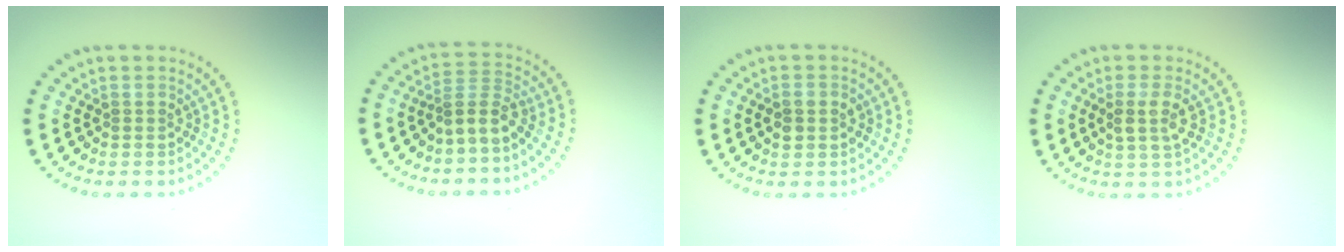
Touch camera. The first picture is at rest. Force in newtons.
{"total": 2.8, "press": 2.0, "slide": 2.0}
{"total": 2.5, "press": 2.5, "slide": 0.1}
{"total": 2.4, "press": 2.2, "slide": 0.8}